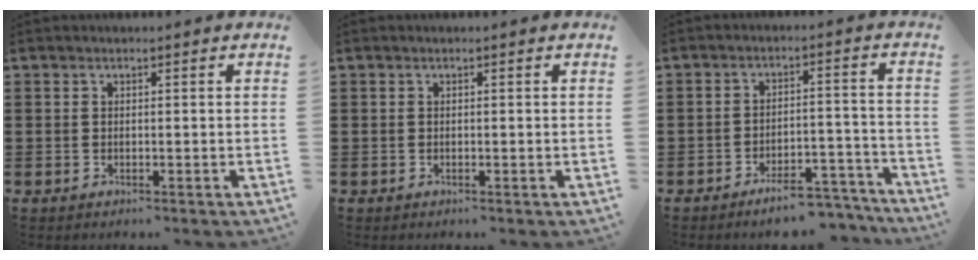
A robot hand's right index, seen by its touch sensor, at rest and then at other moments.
{"total": 0.0}
{"total": 6.0, "force": [-5.4, 1.3, 2.3], "torque": [-0.030, 0.013, -0.100]}